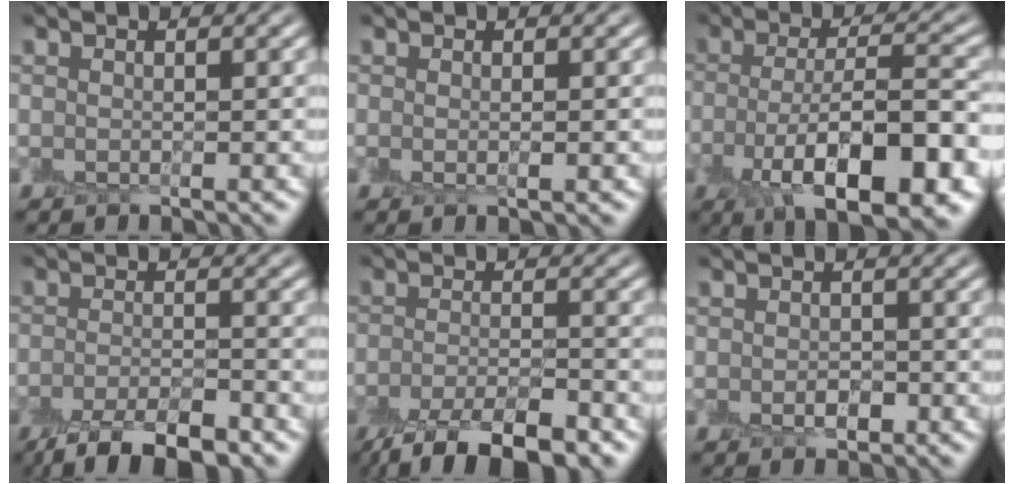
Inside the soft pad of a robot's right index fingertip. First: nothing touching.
{"total": 0.7, "force": [-0.1, 0.0, 0.7], "torque": [-0.011, -0.005, -0.002]}
{"total": 10.9, "force": [-4.6, 3.6, 9.2], "torque": [-0.151, -0.012, -0.071]}
{"total": 6.2, "force": [-4.7, 1.8, 3.6], "torque": [-0.058, -0.011, -0.083]}
{"total": 7.3, "force": [-5.4, 2.1, 4.4], "torque": [-0.072, -0.013, -0.096]}
{"total": 1.5, "force": [-0.6, 1.0, 1.0], "torque": [-0.017, -0.007, -0.010]}